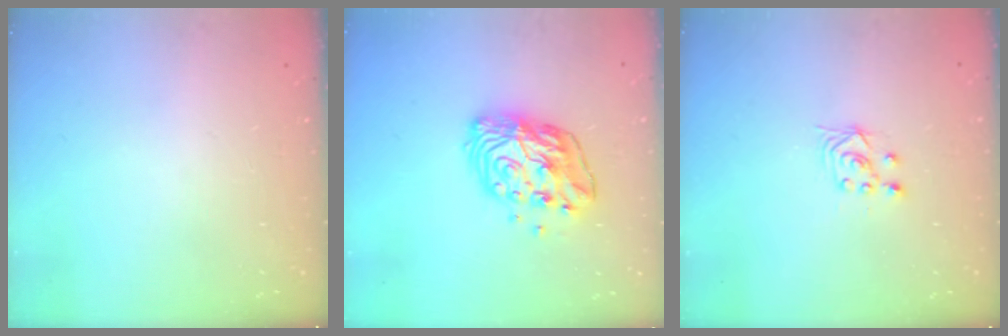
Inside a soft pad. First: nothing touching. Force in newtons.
{"total": 11.4, "press": 11.3, "slide": 0.9}
{"total": 2.5, "press": 2.2, "slide": 1.2}